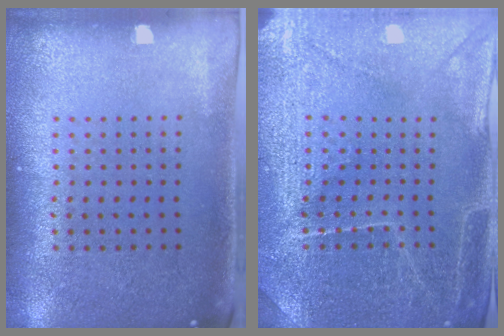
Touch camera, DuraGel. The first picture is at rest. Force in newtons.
{"total": 3.6, "press": 3.5, "slide": 0.7}